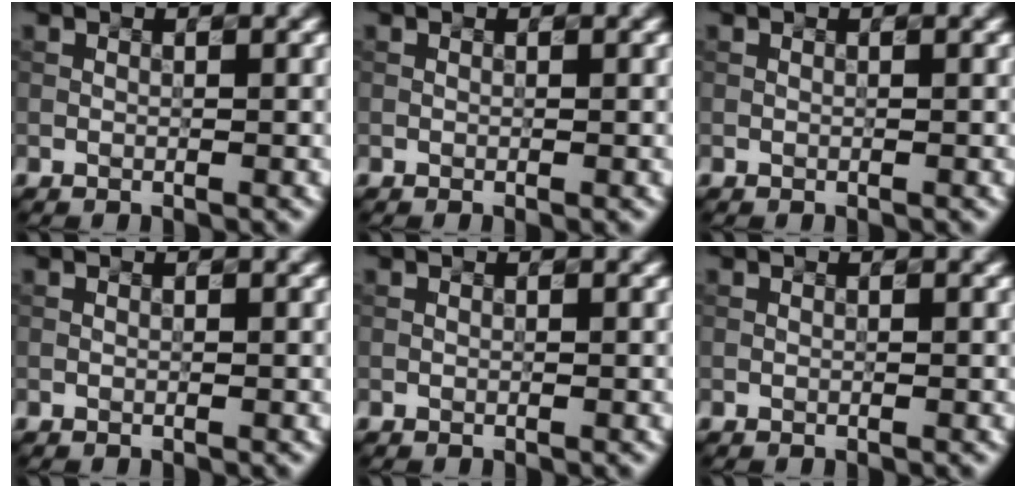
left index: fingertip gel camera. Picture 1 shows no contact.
{"total": 0.0}
{"total": 0.0}
{"total": 0.0}
{"total": 0.0}
{"total": 0.0}